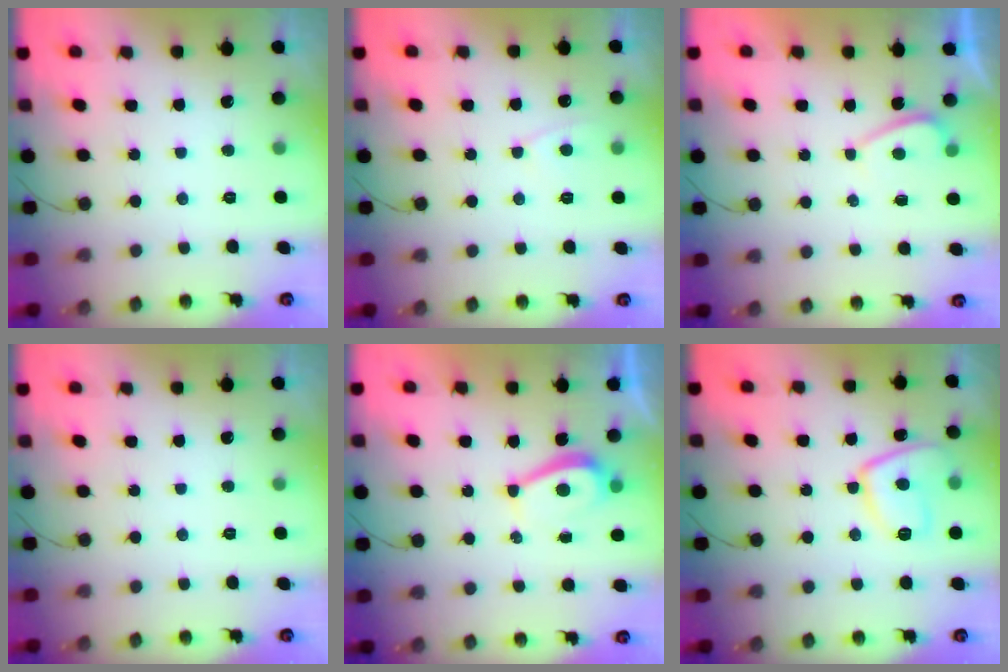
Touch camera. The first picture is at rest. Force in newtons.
{"total": 3.3, "press": 3.3, "slide": 0.3}
{"total": 1.6, "press": 1.5, "slide": 0.6}
{"total": 0.0}
{"total": 5.0, "press": 5.0, "slide": 0.7}
{"total": 9.9, "press": 9.8, "slide": 1.1}